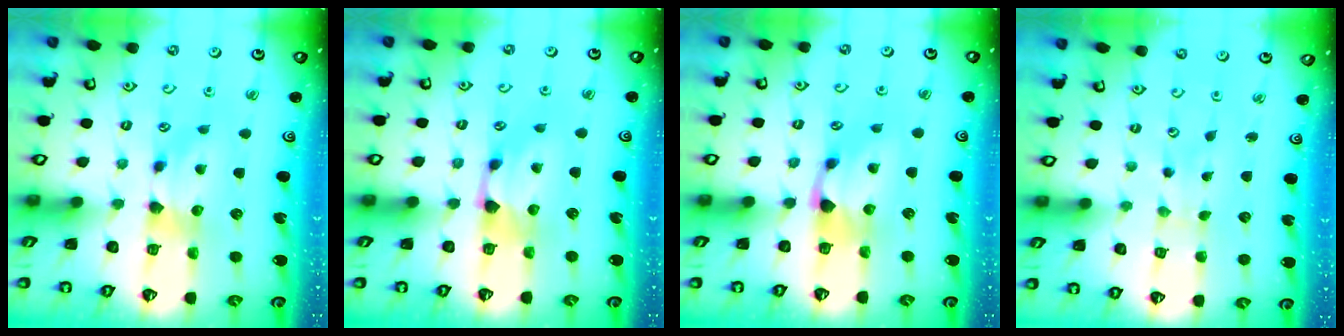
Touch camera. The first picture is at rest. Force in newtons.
{"total": 1.6, "press": 1.1, "slide": 1.1}
{"total": 1.5, "press": 0.7, "slide": 1.3}
{"total": 4.3, "press": 4.3, "slide": 0.2}